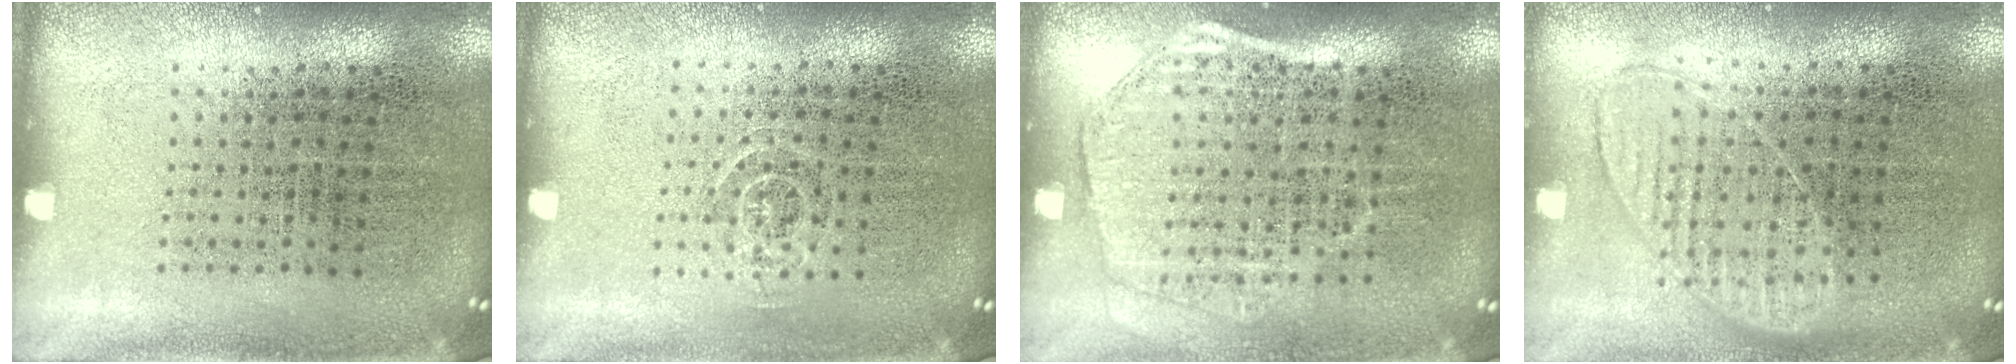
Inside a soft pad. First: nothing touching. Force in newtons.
{"total": 0.8, "press": 0.5, "slide": 0.6}
{"total": 1.5, "press": 1.4, "slide": 0.6}
{"total": 0.9, "press": 0.9, "slide": 0.4}